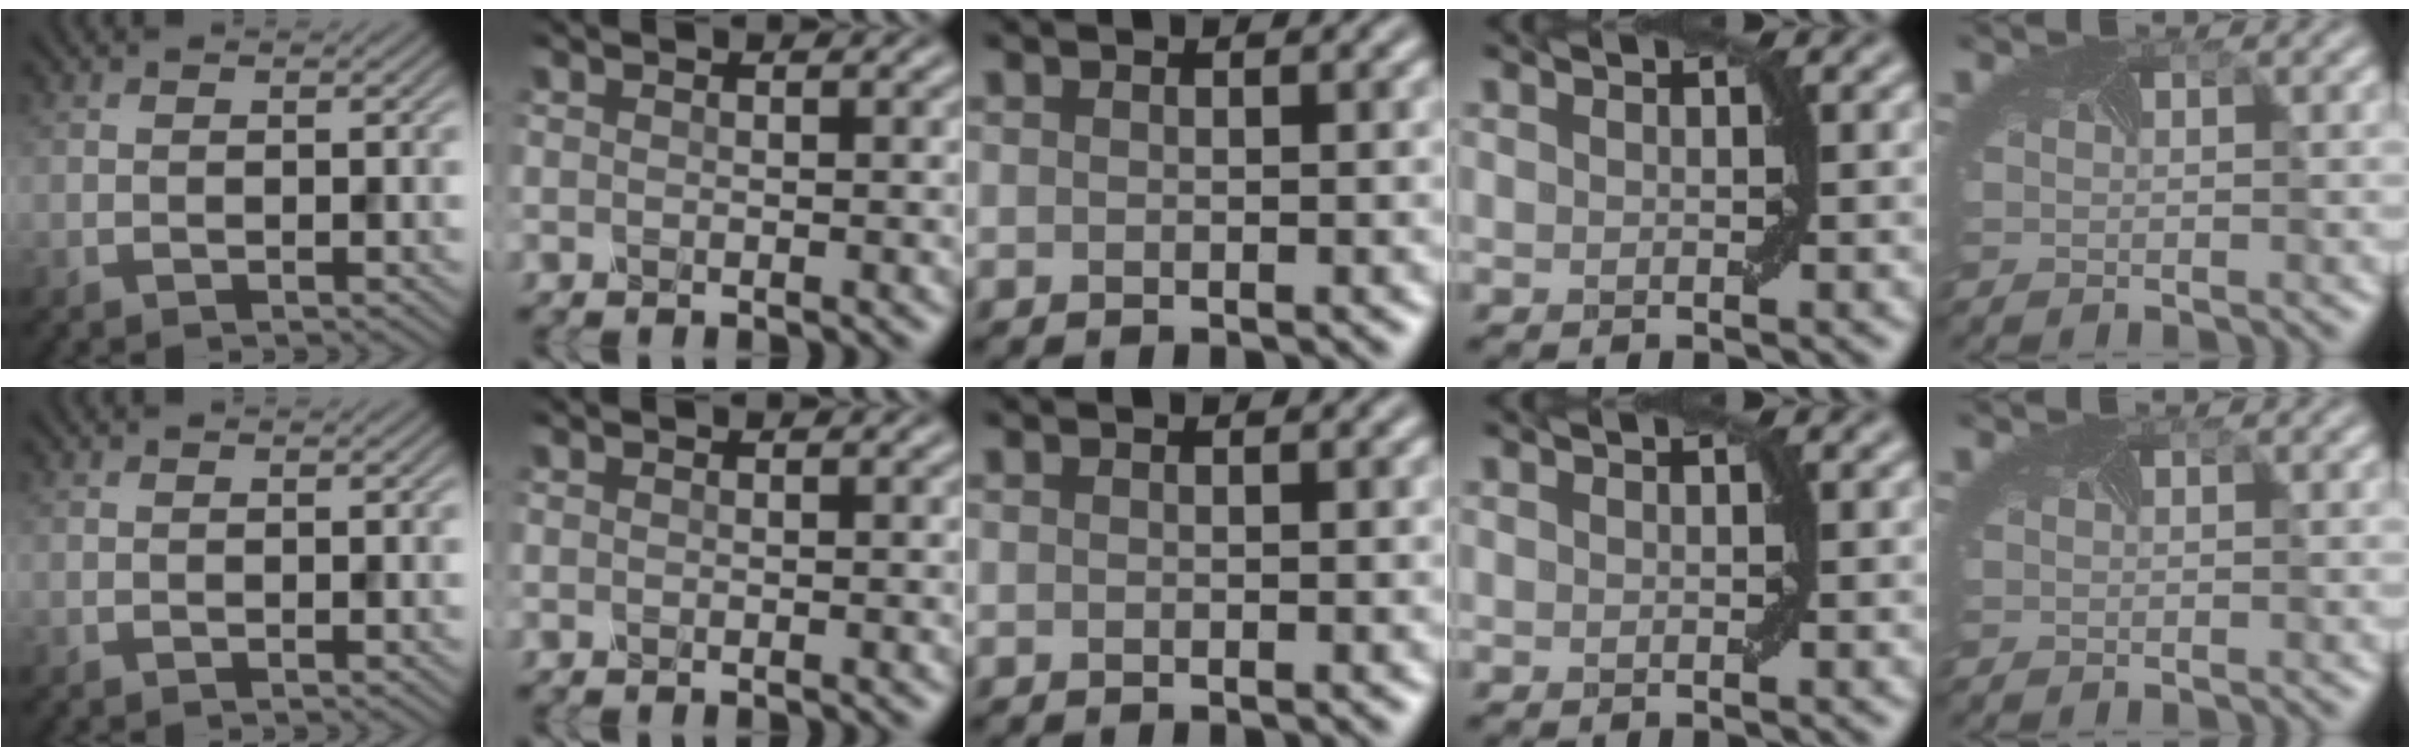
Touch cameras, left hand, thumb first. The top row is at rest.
{}